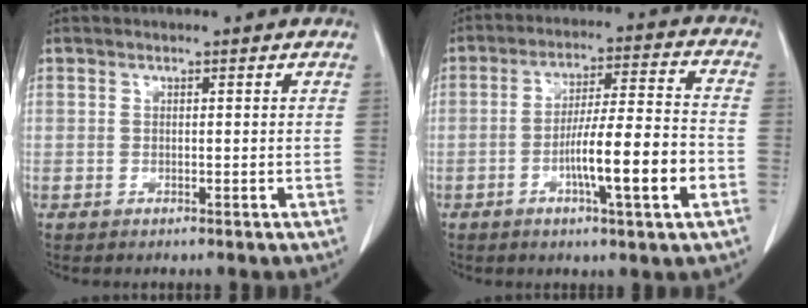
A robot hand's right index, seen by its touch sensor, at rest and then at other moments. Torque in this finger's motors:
{"motor_torque": [1.48, -0.66, 0.85, 0.18]}